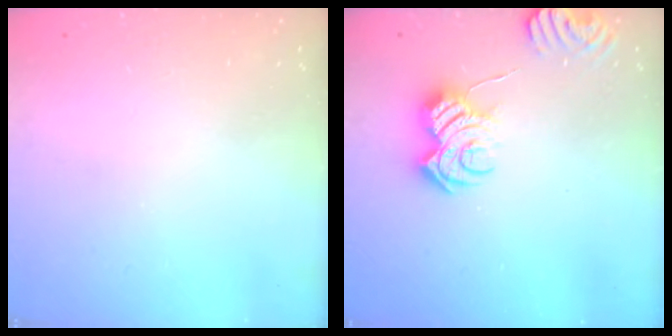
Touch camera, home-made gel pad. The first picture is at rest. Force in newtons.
{"total": 9.8, "press": 9.8, "slide": 0.4}